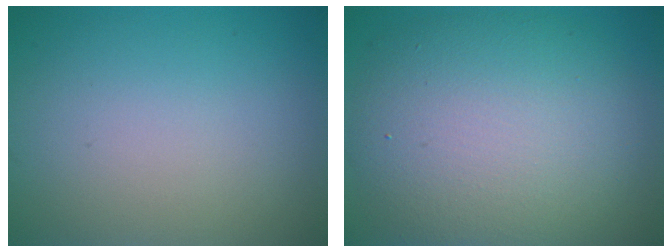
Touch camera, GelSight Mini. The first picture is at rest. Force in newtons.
{"total": 10.1, "press": 10.1, "slide": 0.5}